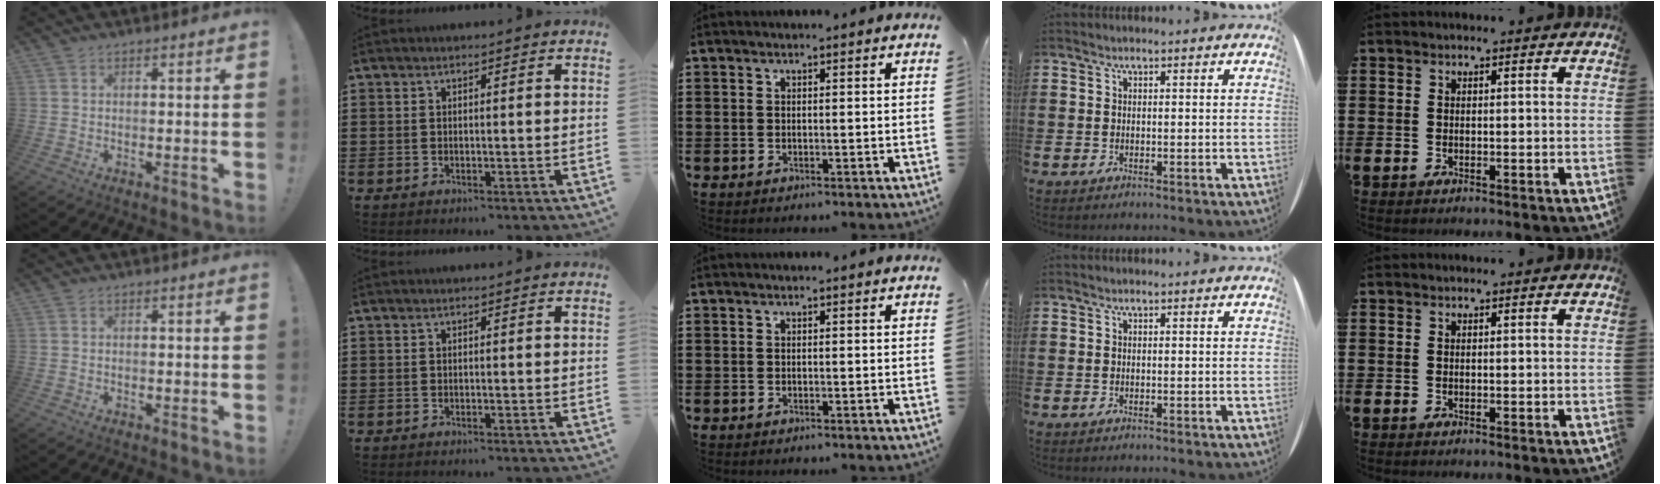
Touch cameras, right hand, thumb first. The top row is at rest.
{}